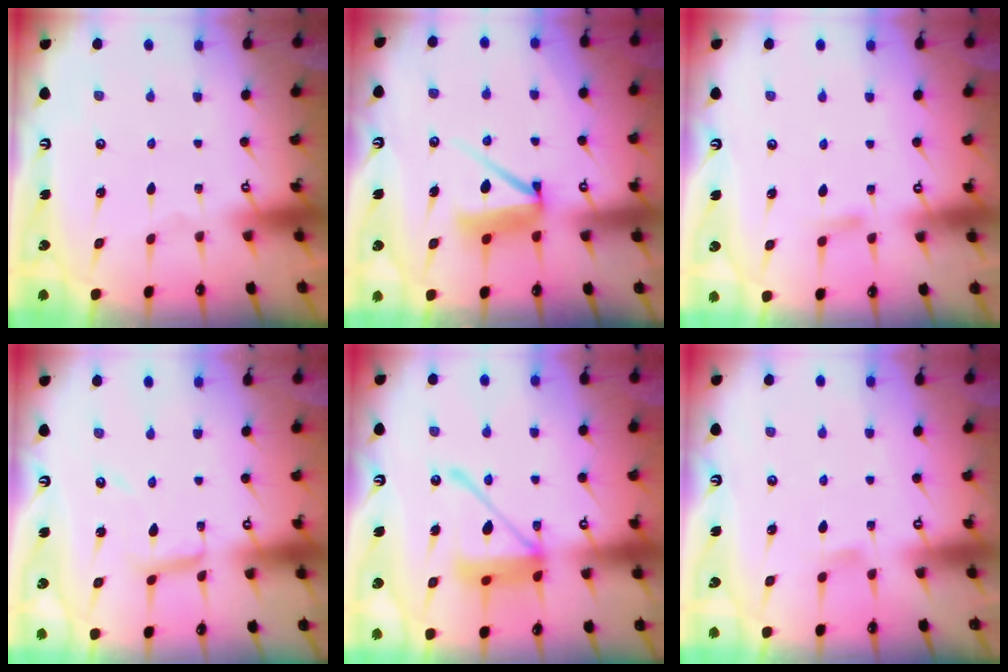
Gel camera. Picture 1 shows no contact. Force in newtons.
{"total": 8.3, "press": 8.2, "slide": 0.9}
{"total": 4.5, "press": 4.5, "slide": 0.5}
{"total": 6.3, "press": 6.3, "slide": 0.3}
{"total": 15.1, "press": 15.0, "slide": 1.8}
{"total": 5.2, "press": 5.2, "slide": 0.7}